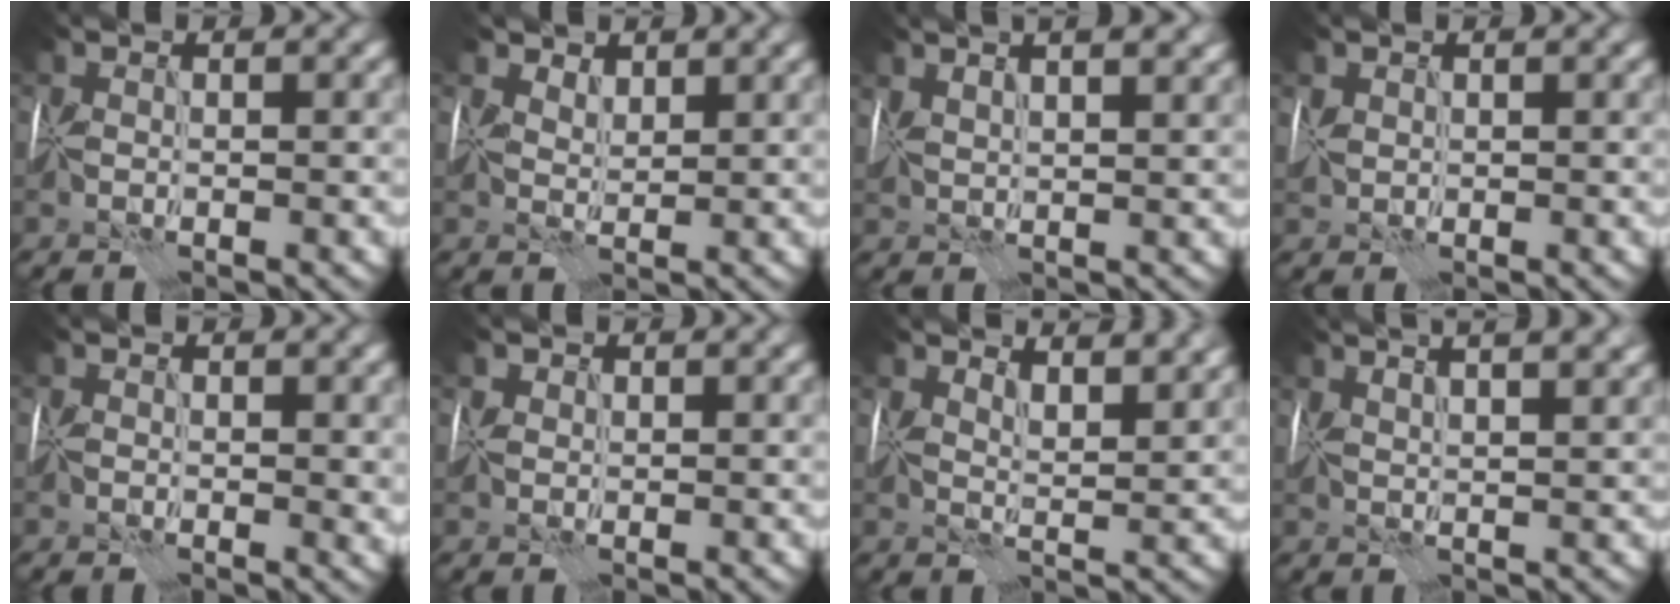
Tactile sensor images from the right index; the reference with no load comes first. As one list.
[{"total": 2.3, "force": [1.9, 1.1, 0.7], "torque": [-0.014, -0.013, 0.037]}, {"total": 8.7, "force": [5.0, 4.0, 6.0], "torque": [-0.088, 0.044, 0.062]}, {"total": 1.0, "force": [0.6, 0.7, 0.3], "torque": [-0.014, 0.001, 0.014]}, {"total": 1.4, "force": [0.5, 0.8, 1.1], "torque": [-0.017, -0.004, 0.009]}, {"total": 1.2, "force": [0.8, 0.8, 0.1], "torque": [-0.003, 0.001, 0.013]}, {"total": 6.0, "force": [4.5, 1.9, 3.5], "torque": [-0.044, 0.009, 0.056]}, {"total": 9.6, "force": [5.9, 3.8, 6.5], "torque": [-0.084, 0.049, 0.067]}]